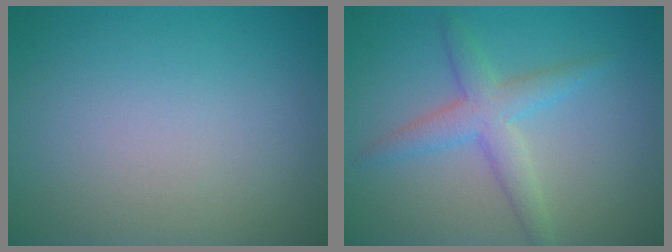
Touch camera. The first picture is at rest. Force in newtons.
{"total": 3.4, "press": 3.4, "slide": 0.1}